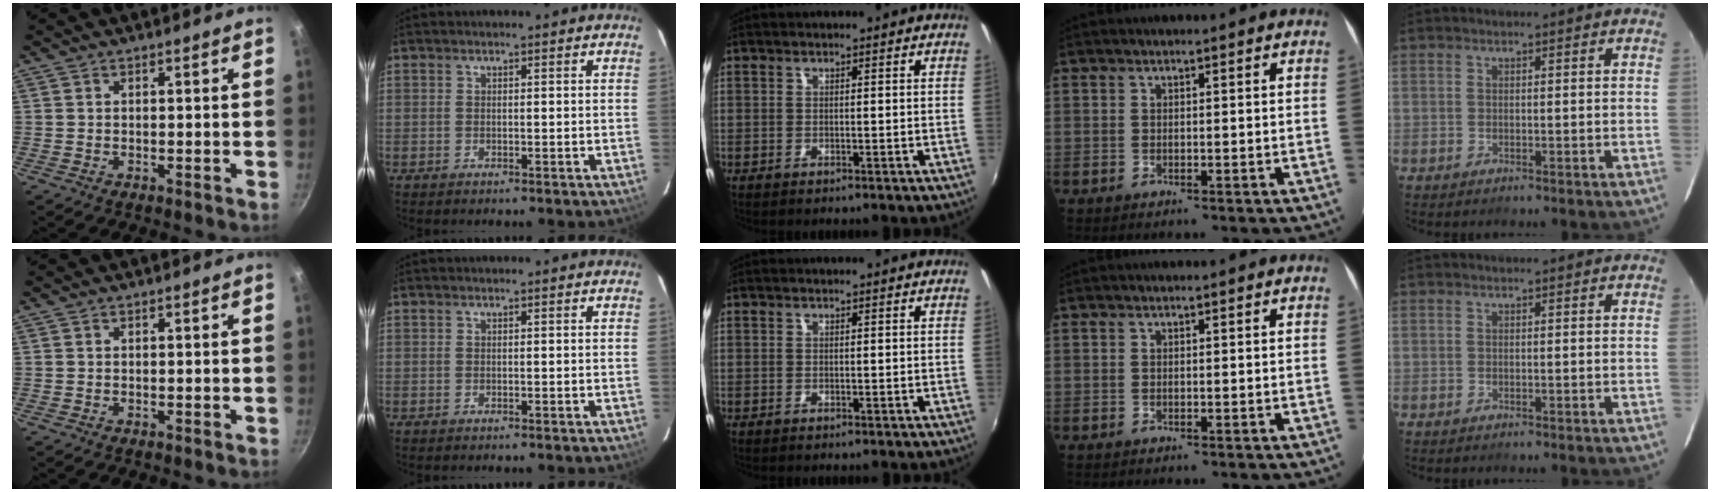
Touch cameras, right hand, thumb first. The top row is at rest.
{}